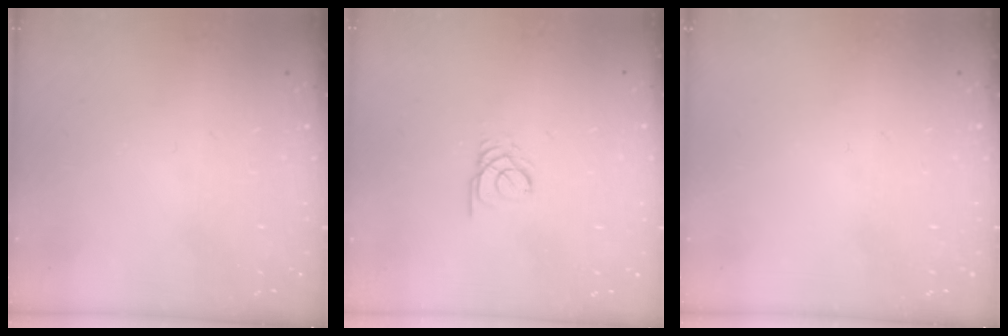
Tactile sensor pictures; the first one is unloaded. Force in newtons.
{"total": 2.3, "press": 2.3, "slide": 0.2}
{"total": 0.0}